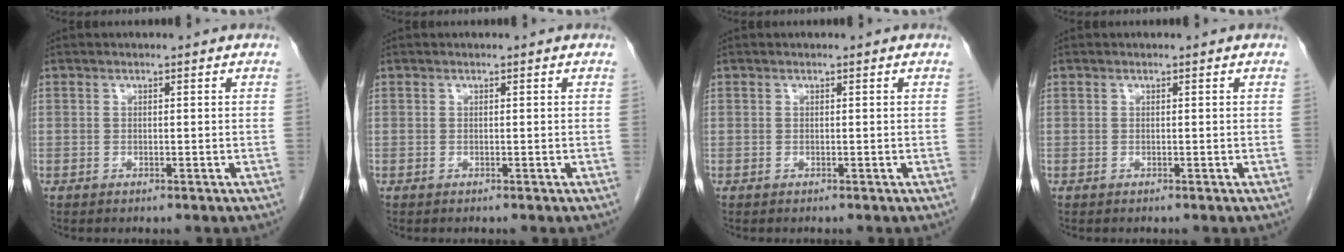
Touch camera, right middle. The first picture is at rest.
{"total": 0.0}
{"total": 0.0}
{"total": 0.0}